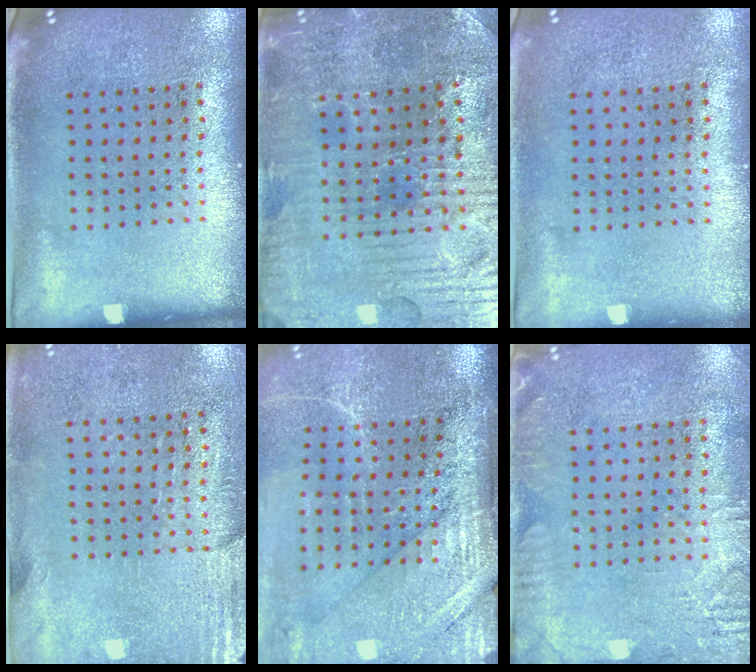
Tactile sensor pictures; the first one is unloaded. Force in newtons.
{"total": 3.7, "press": 3.7, "slide": 0.6}
{"total": 0.0}
{"total": 2.7, "press": 2.4, "slide": 1.4}
{"total": 4.3, "press": 3.7, "slide": 2.2}
{"total": 2.8, "press": 2.7, "slide": 0.4}